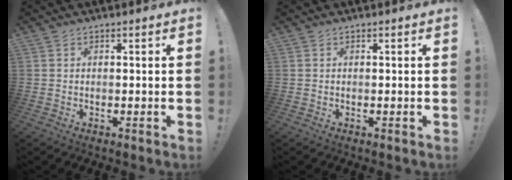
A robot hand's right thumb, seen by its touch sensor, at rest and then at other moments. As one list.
[{"total": 0.0}]